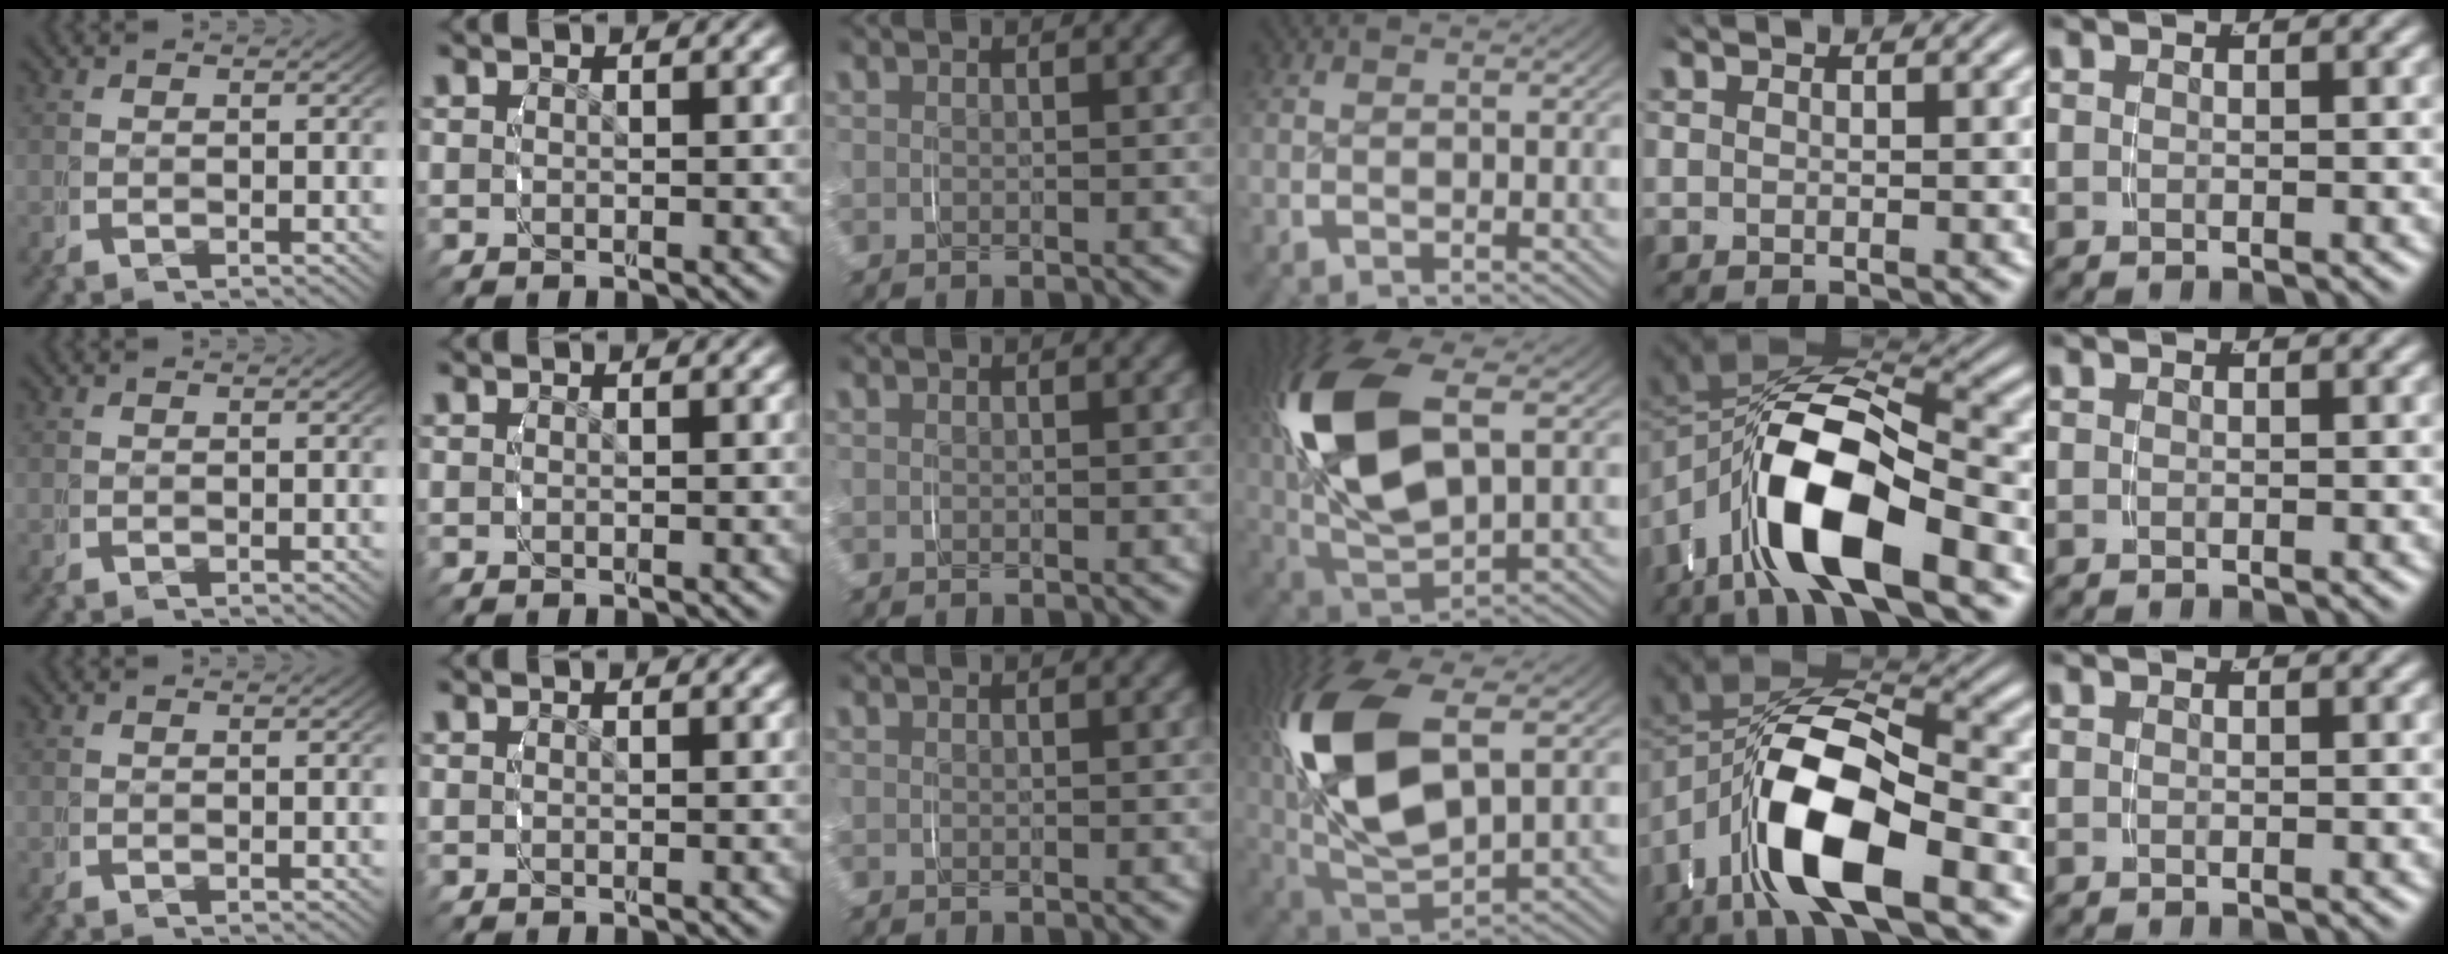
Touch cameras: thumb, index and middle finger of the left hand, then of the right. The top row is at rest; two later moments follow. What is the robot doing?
{"motion": "grasp_and_lifting", "object": "fork"}